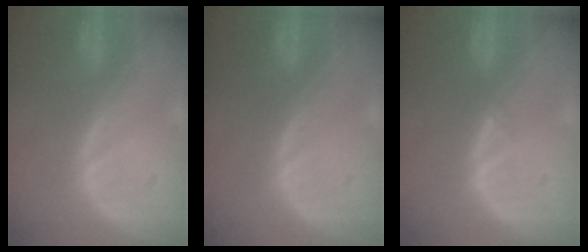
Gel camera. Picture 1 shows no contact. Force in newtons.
{"total": 0.0}
{"total": 0.7, "press": 0.5, "slide": 0.4}